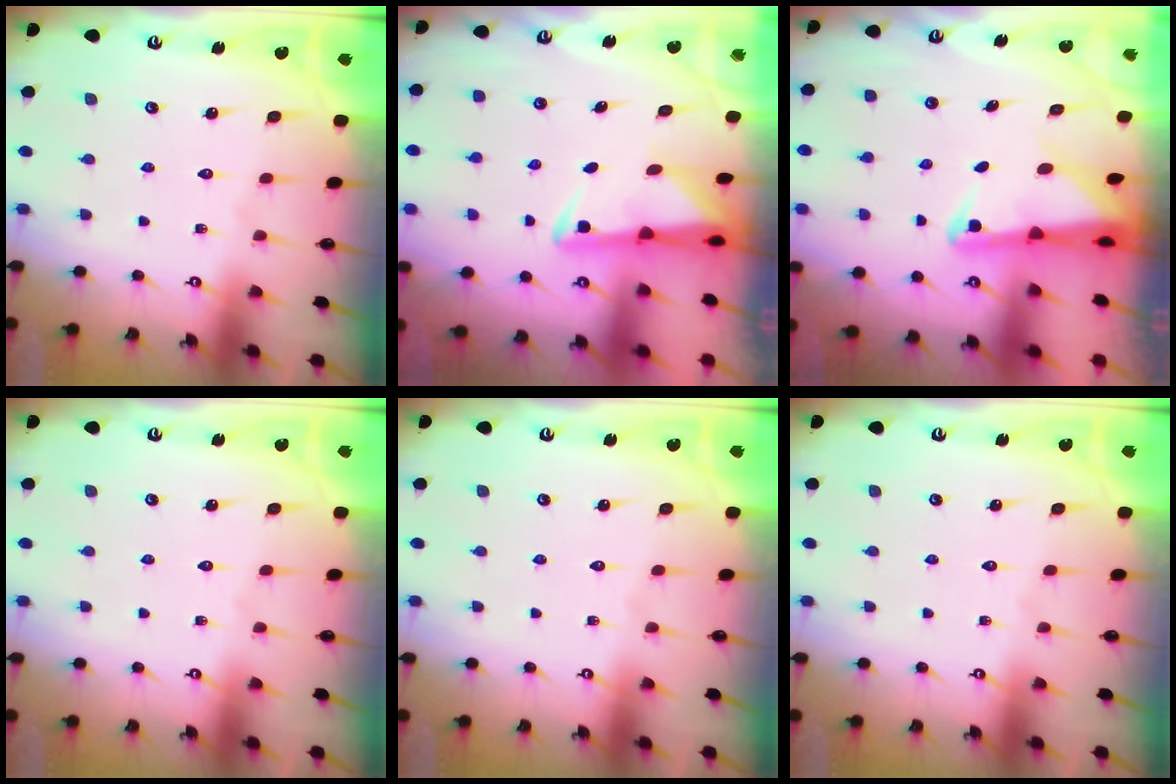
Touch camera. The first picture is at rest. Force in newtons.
{"total": 2.9, "press": 2.8, "slide": 0.5}
{"total": 3.3, "press": 3.2, "slide": 0.6}
{"total": 0.0}
{"total": 0.0}
{"total": 0.0}